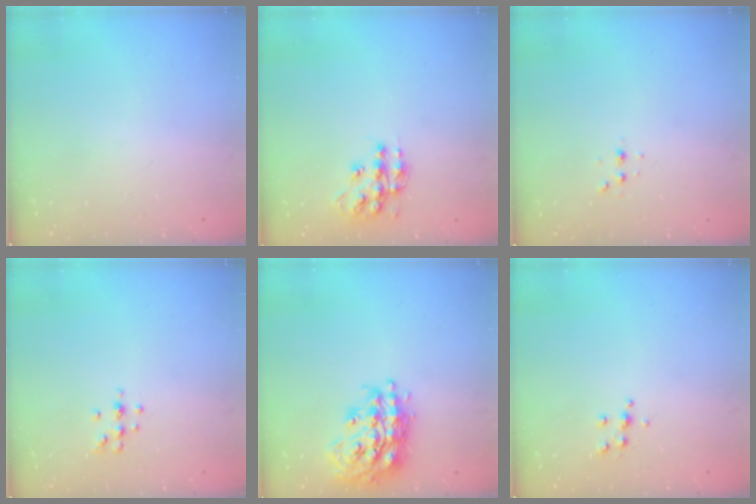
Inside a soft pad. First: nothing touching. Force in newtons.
{"total": 12.6, "press": 12.5, "slide": 0.9}
{"total": 2.8, "press": 2.8, "slide": 0.7}
{"total": 5.5, "press": 5.2, "slide": 1.6}
{"total": 19.6, "press": 19.5, "slide": 1.5}
{"total": 5.2, "press": 5.0, "slide": 1.1}